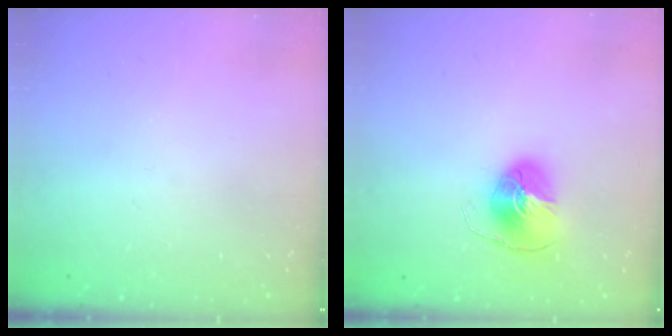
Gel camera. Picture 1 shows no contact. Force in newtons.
{"total": 8.1, "press": 8.1, "slide": 0.1}